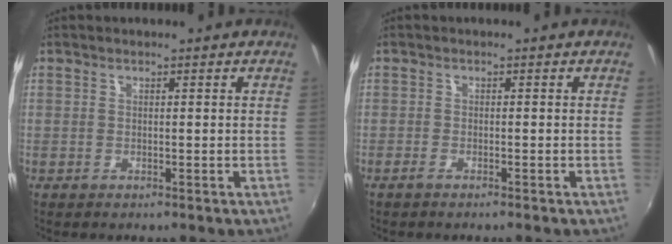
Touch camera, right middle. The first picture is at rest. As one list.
[{"total": 1.6, "force": [-1.4, 0.2, 0.9], "torque": [-0.023, -0.003, -0.028]}]